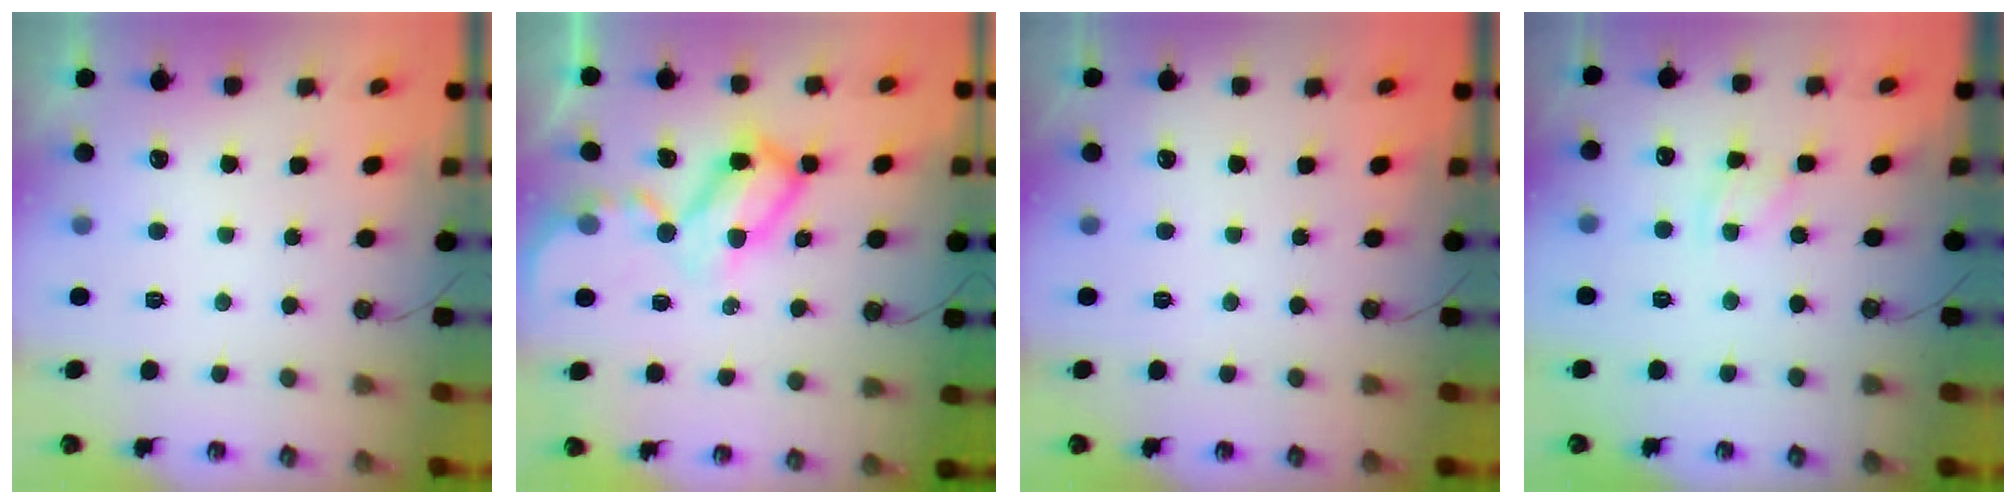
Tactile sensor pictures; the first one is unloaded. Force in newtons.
{"total": 12.2, "press": 12.2, "slide": 1.1}
{"total": 0.0}
{"total": 2.9, "press": 2.9, "slide": 0.3}